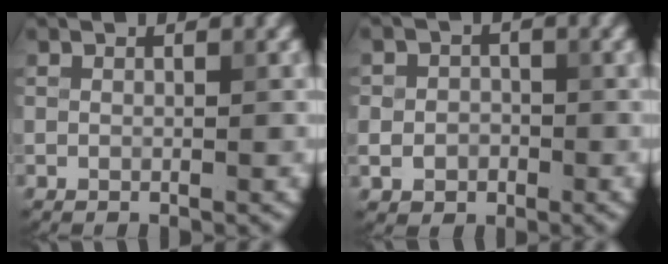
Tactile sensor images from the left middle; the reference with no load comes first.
{"total": 2.3, "force": [-0.5, 2.0, 0.9], "torque": [-0.005, -0.004, -0.015]}